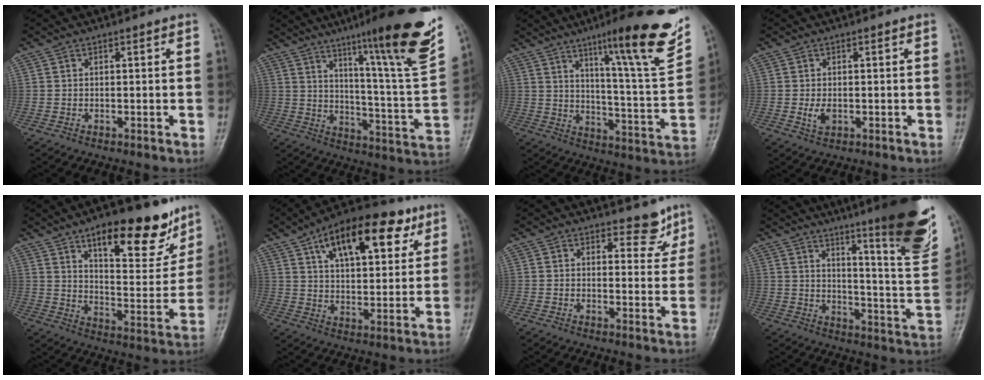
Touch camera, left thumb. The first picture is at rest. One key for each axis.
{"total": 23.7, "fx": 14.9, "fy": 1.5, "fz": 18.4, "tx": -0.240, "ty": -0.073, "tz": 0.218}
{"total": 21.5, "fx": 12.8, "fy": 2.6, "fz": 17.1, "tx": -0.212, "ty": -0.058, "tz": 0.190}
{"total": 2.6, "fx": -0.3, "fy": 1.6, "fz": 2.0, "tx": -0.039, "ty": -0.004, "tz": -0.002}
{"total": 19.1, "fx": 12.3, "fy": 7.2, "fz": 12.8, "tx": -0.134, "ty": -0.071, "tz": 0.188}
{"total": 19.1, "fx": 9.4, "fy": 8.9, "fz": 14.0, "tx": -0.181, "ty": -0.013, "tz": 0.149}
{"total": 4.6, "fx": 3.7, "fy": 2.4, "fz": 1.5, "tx": 0.010, "ty": -0.027, "tz": 0.045}
{"total": 22.7, "fx": 14.2, "fy": 2.9, "fz": 17.5, "tx": -0.216, "ty": -0.075, "tz": 0.196}